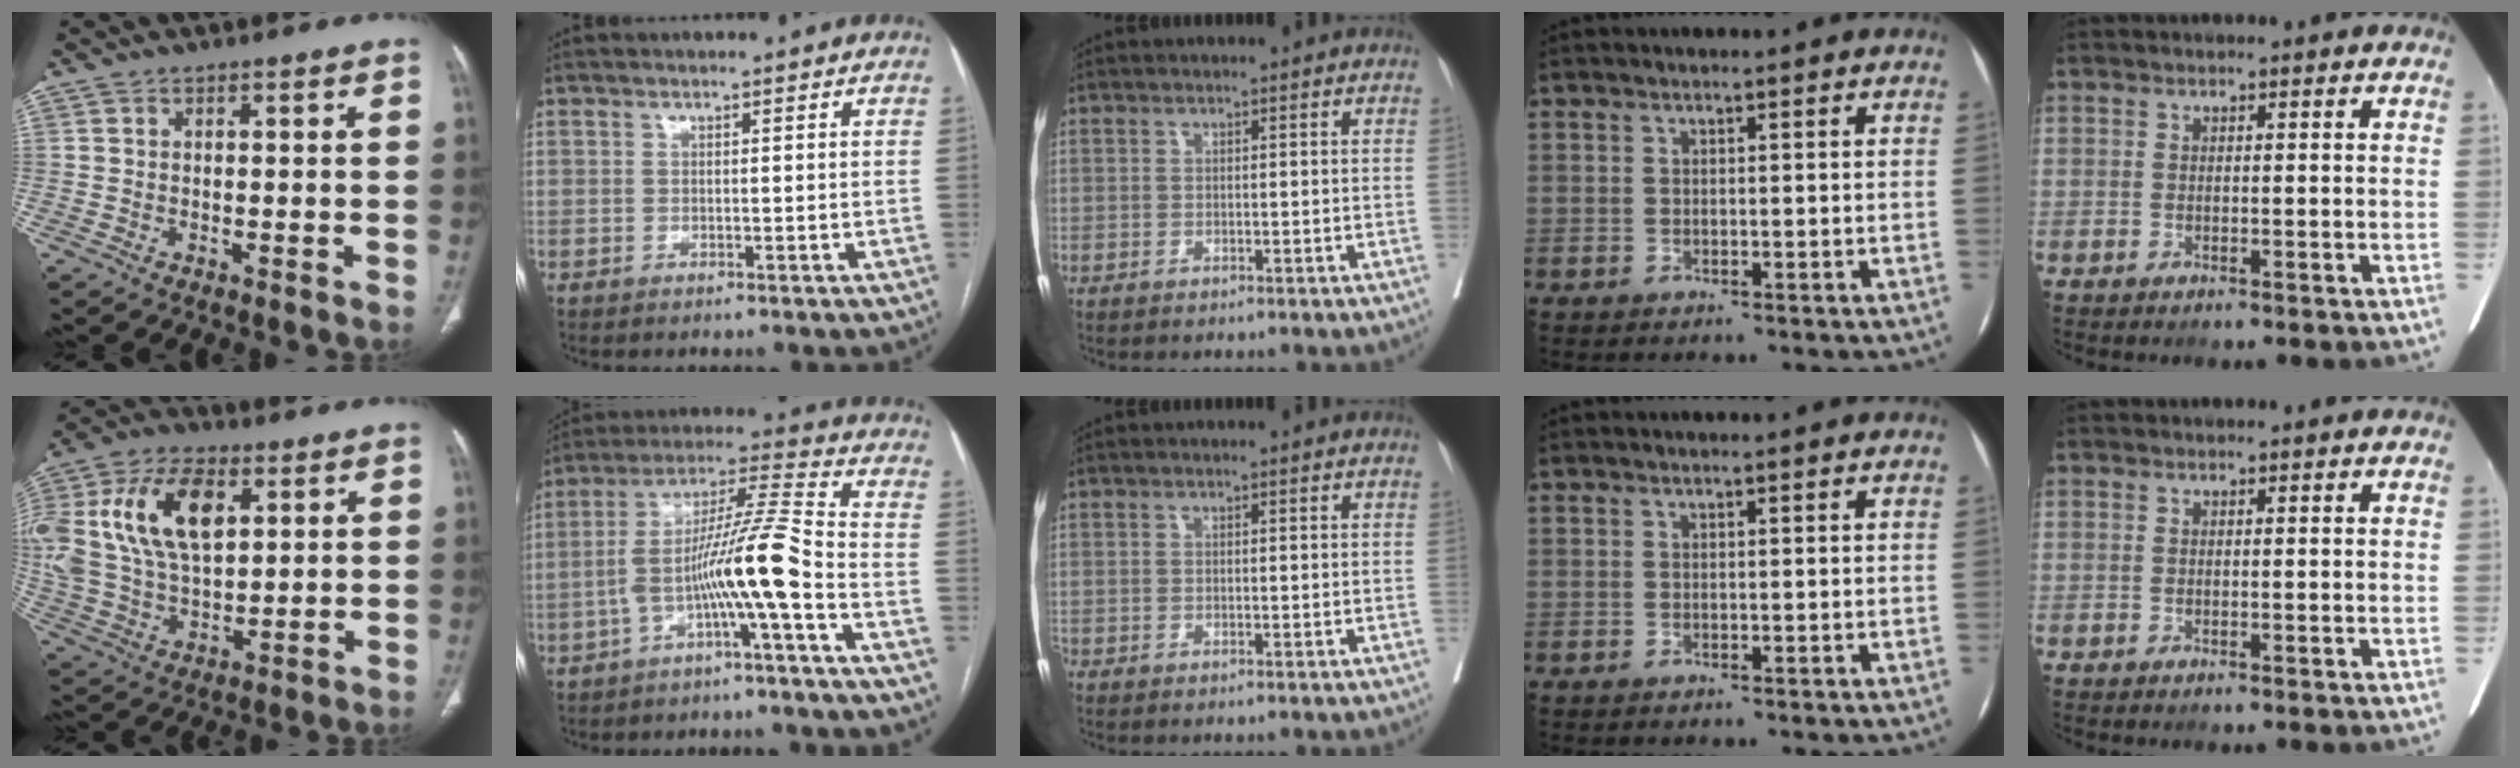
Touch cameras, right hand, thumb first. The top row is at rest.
{"thumb": {"total": 22.6, "force": [6.3, 13.4, 17.1], "torque": [-0.362, 0.008, 0.116]}, "index": {"total": 11.4, "force": [-4.2, -0.9, 10.6], "torque": [-0.193, 0.027, -0.077]}}